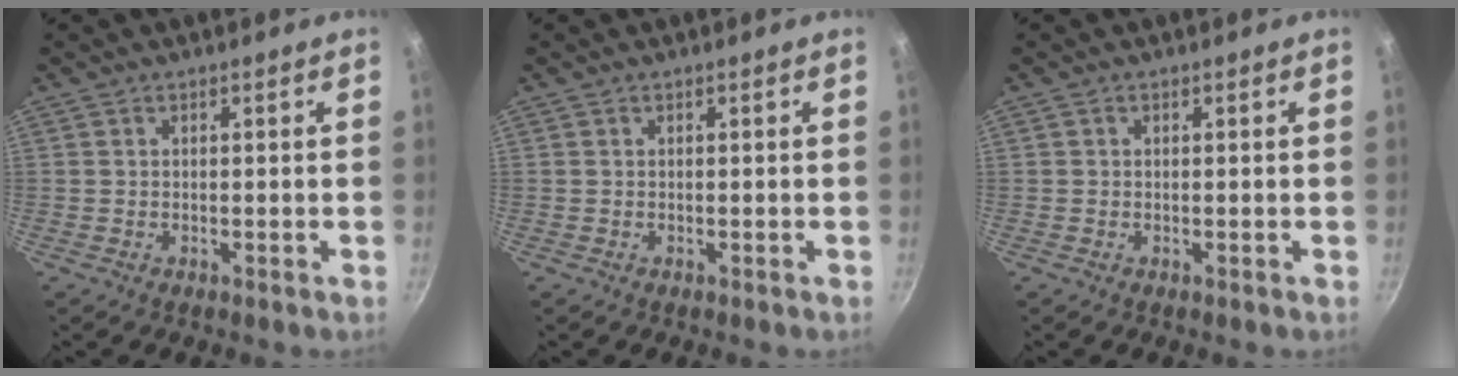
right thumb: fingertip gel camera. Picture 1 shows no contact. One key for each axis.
{"total": 0.0}
{"total": 0.0}